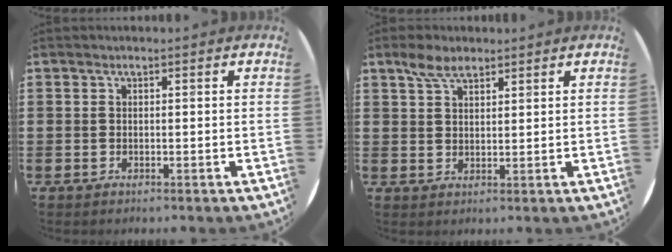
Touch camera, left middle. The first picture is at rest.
{"total": 4.0, "force": [3.0, 1.7, 2.0], "torque": [-0.045, 0.006, 0.055]}